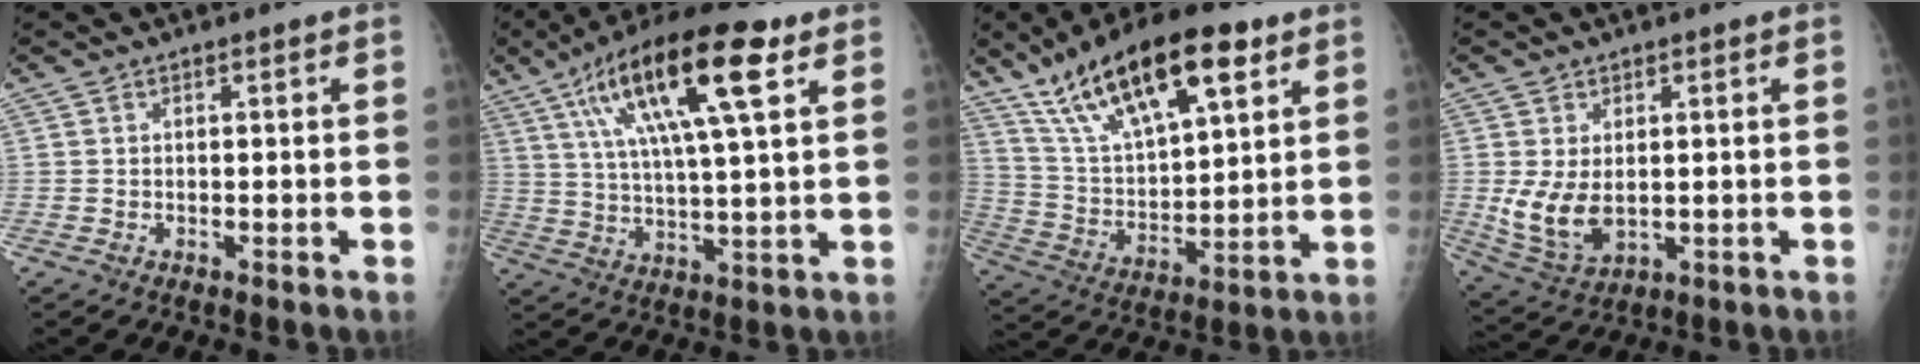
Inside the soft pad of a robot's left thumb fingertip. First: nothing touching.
{"total": 19.9, "force": [8.9, 5.2, 17.1], "torque": [-0.296, -0.003, 0.147]}
{"total": 22.3, "force": [12.8, 8.3, 16.3], "torque": [-0.257, -0.030, 0.232]}
{"total": 8.0, "force": [0.1, 5.2, 6.1], "torque": [-0.113, -0.014, 0.019]}